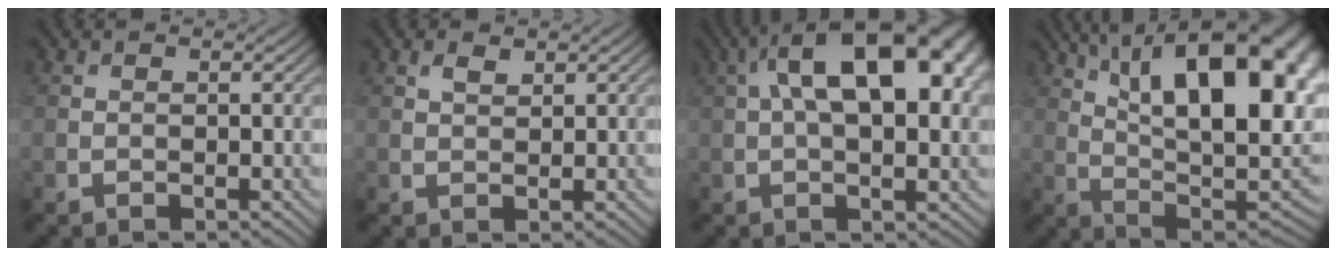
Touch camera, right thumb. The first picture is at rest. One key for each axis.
{"total": 1.4, "fx": 0.9, "fy": 0.7, "fz": 0.8, "tx": -0.018, "ty": 0.001, "tz": 0.020}
{"total": 16.6, "fx": 4.3, "fy": 8.0, "fz": 13.9, "tx": -0.214, "ty": 0.042, "tz": 0.049}
{"total": 22.9, "fx": 8.2, "fy": 10.7, "fz": 18.5, "tx": -0.268, "ty": 0.050, "tz": 0.146}